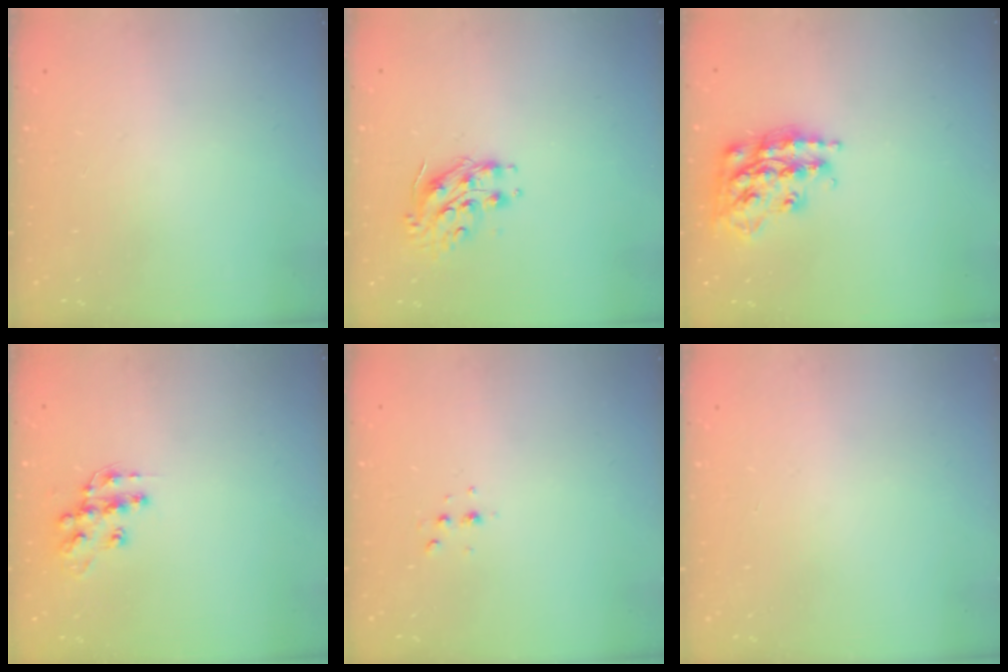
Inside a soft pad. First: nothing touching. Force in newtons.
{"total": 8.9, "press": 8.9, "slide": 0.7}
{"total": 17.9, "press": 17.8, "slide": 1.1}
{"total": 10.6, "press": 10.6, "slide": 0.6}
{"total": 2.8, "press": 2.8, "slide": 0.7}
{"total": 0.0}